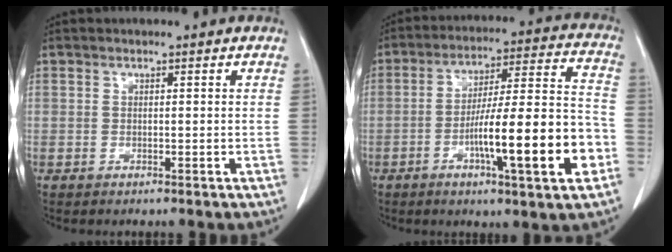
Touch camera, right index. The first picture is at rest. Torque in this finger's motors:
{"motor_torque": [1.78, -0.35, 0.97, 0.21]}